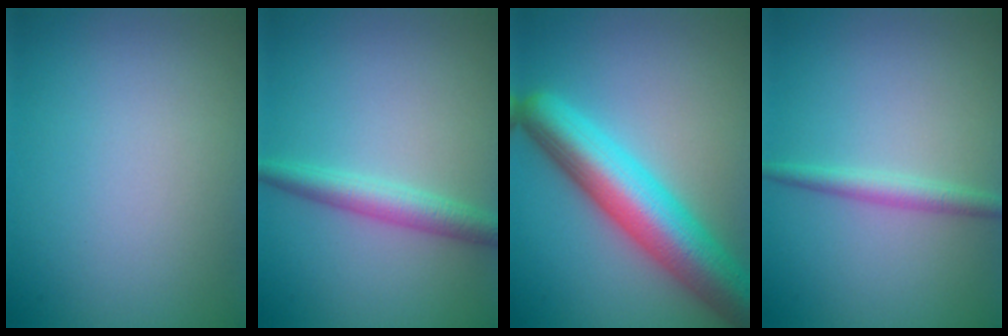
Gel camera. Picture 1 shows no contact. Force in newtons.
{"total": 3.0, "press": 3.0, "slide": 0.1}
{"total": 9.3, "press": 9.3, "slide": 0.4}
{"total": 2.0, "press": 2.0, "slide": 0.0}